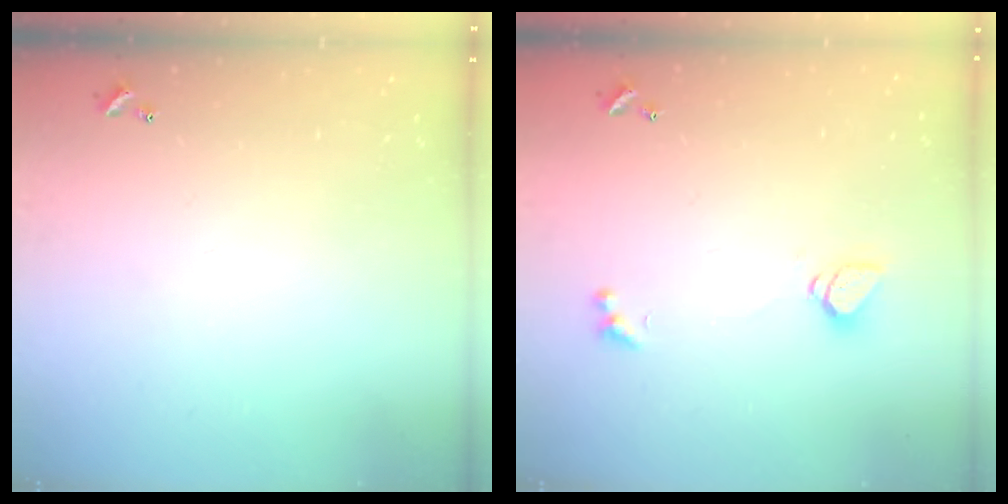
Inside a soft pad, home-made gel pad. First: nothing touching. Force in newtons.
{"total": 1.8, "press": 1.8, "slide": 0.5}